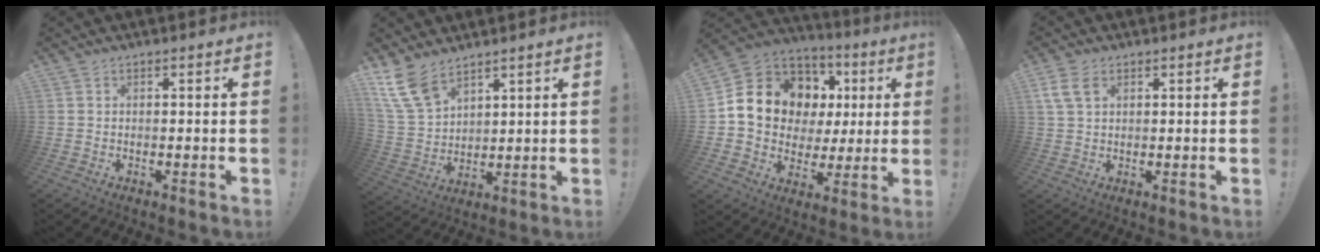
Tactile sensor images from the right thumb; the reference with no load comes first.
{"total": 12.5, "force": [9.0, 6.3, 5.9], "torque": [-0.127, -0.051, 0.175]}
{"total": 15.1, "force": [4.4, 12.4, 7.2], "torque": [-0.110, -0.019, 0.108]}
{"total": 6.2, "force": [2.5, 3.9, 4.1], "torque": [-0.083, 0.003, 0.051]}